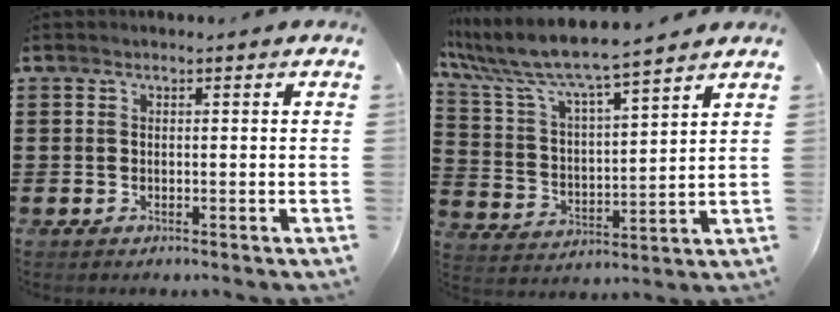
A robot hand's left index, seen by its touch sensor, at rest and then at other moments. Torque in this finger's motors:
{"motor_torque": [1.33, -0.81, 0.92, 0.21]}